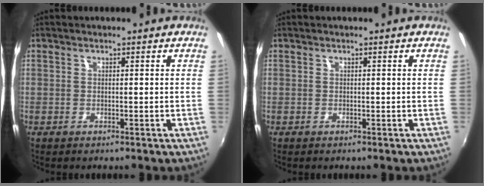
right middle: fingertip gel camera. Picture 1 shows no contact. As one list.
[{"total": 0.0}]